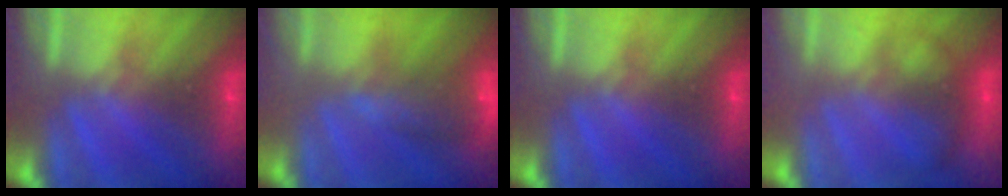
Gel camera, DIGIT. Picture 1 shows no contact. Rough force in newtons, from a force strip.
{"total": 8.2}
{"total": 0.0}
{"total": 2.1}